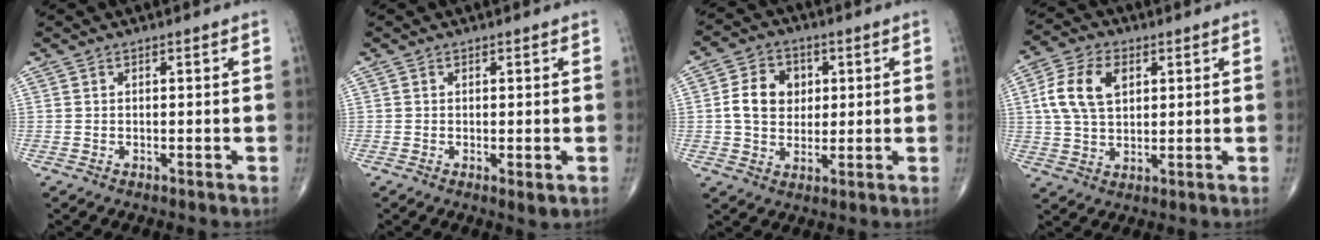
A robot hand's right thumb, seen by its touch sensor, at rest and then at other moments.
{"total": 1.6, "force": [-0.3, 0.5, 1.5], "torque": [-0.026, -0.006, -0.002]}
{"total": 8.8, "force": [1.3, 7.1, 5.1], "torque": [-0.062, 0.002, 0.019]}
{"total": 10.4, "force": [2.7, 6.6, 7.6], "torque": [-0.145, 0.007, 0.049]}